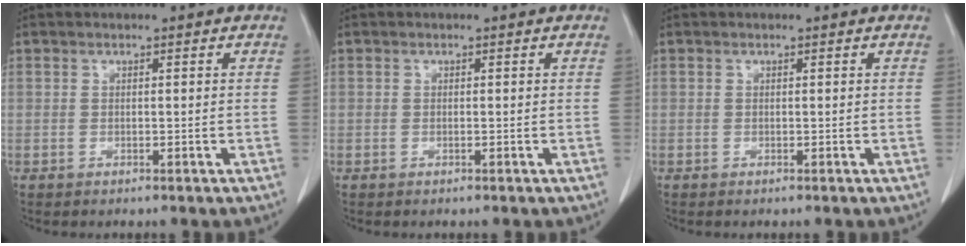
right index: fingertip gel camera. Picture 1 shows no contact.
{"total": 0.0}
{"total": 0.0}